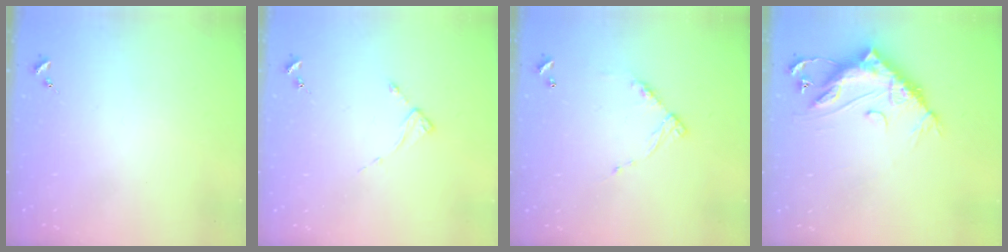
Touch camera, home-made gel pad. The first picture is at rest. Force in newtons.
{"total": 2.6, "press": 2.6, "slide": 0.2}
{"total": 8.8, "press": 8.8, "slide": 0.5}
{"total": 15.2, "press": 15.2, "slide": 1.0}